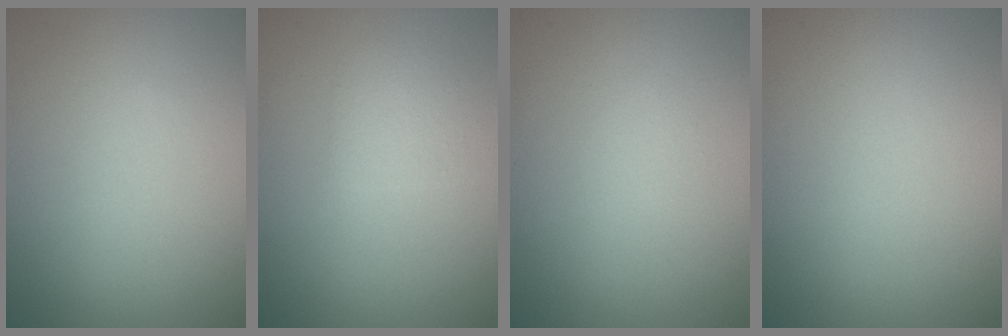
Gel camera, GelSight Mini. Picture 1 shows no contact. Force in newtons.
{"total": 1.9, "press": 1.9, "slide": 0.1}
{"total": 0.6, "press": 0.6, "slide": 0.0}
{"total": 0.0}